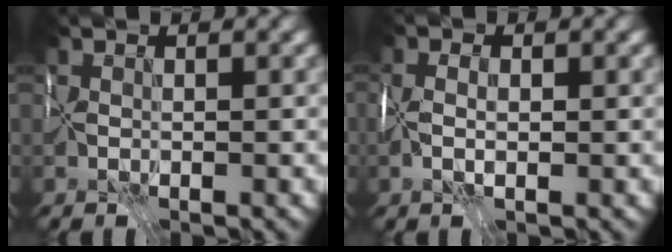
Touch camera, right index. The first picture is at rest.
{"total": 3.5, "force": [-0.2, 2.1, 2.7], "torque": [-0.054, 0.007, -0.007]}